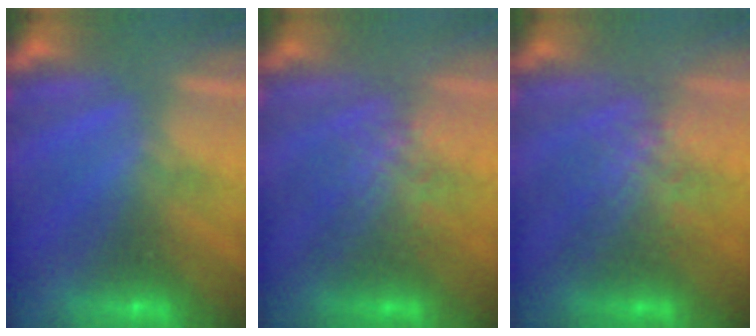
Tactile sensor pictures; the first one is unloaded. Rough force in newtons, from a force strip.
{"total": 2.7}
{"total": 2.7}